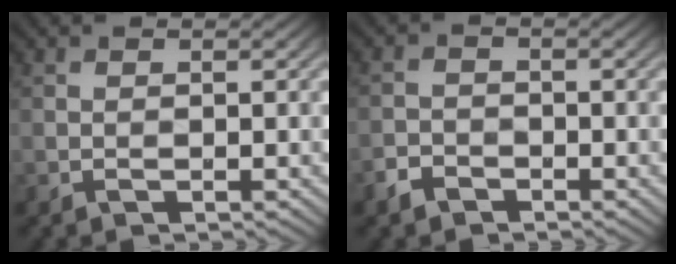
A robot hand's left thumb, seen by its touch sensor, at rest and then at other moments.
{"total": 2.2, "force": [-1.7, 1.2, 0.6], "torque": [-0.018, -0.007, -0.038]}